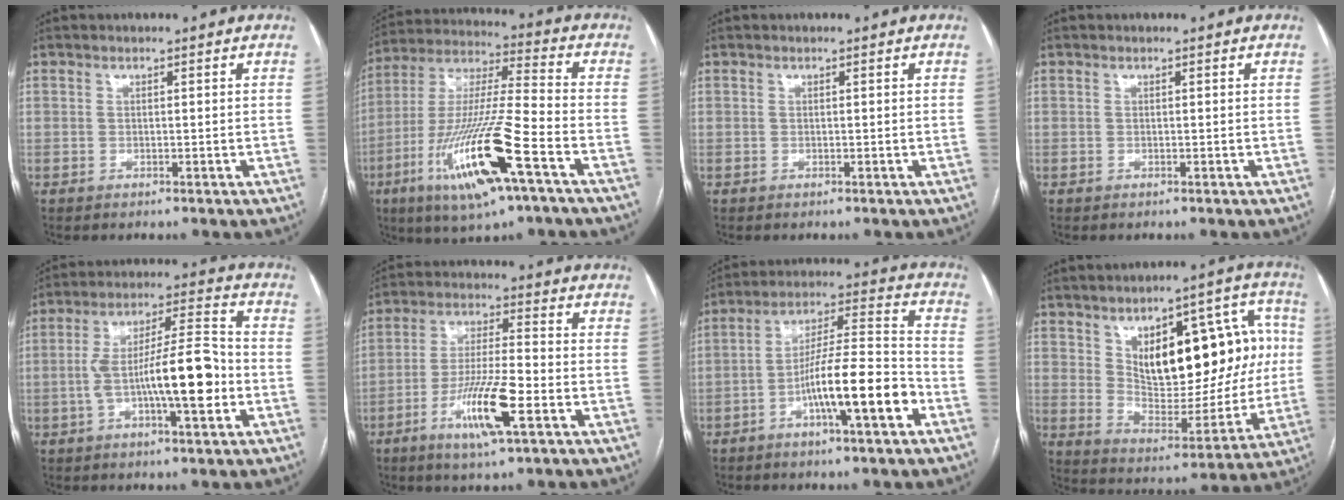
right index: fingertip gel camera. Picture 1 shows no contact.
{"total": 19.5, "force": [-8.6, 1.9, 17.4], "torque": [-0.363, -0.028, -0.156]}
{"total": 0.0}
{"total": 0.0}
{"total": 14.0, "force": [-3.1, 2.3, 13.5], "torque": [-0.233, 0.017, -0.050]}
{"total": 11.0, "force": [-4.6, 1.1, 9.9], "torque": [-0.189, -0.012, -0.083]}
{"total": 13.7, "force": [-5.6, 1.2, 12.5], "torque": [-0.212, 0.009, -0.093]}
{"total": 19.5, "force": [4.3, 8.7, 16.8], "torque": [-0.230, 0.034, 0.076]}